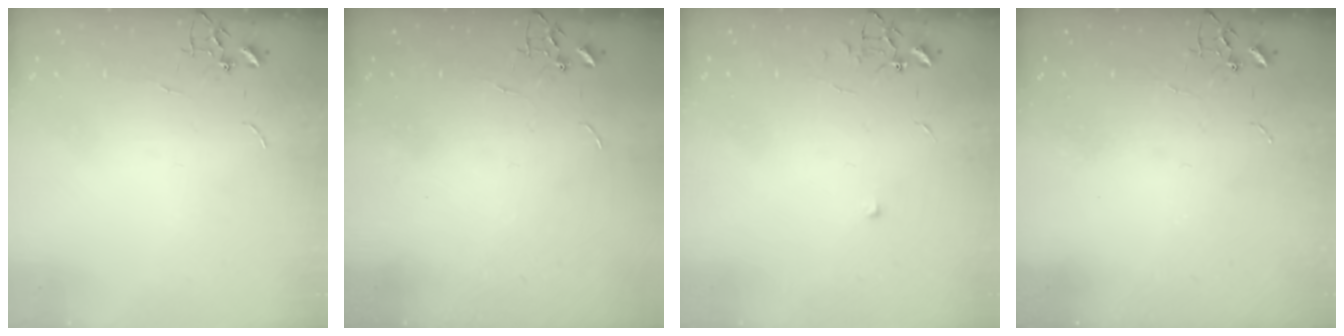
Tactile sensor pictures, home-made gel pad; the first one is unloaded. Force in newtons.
{"total": 0.0}
{"total": 5.2, "press": 5.1, "slide": 0.6}
{"total": 0.0}